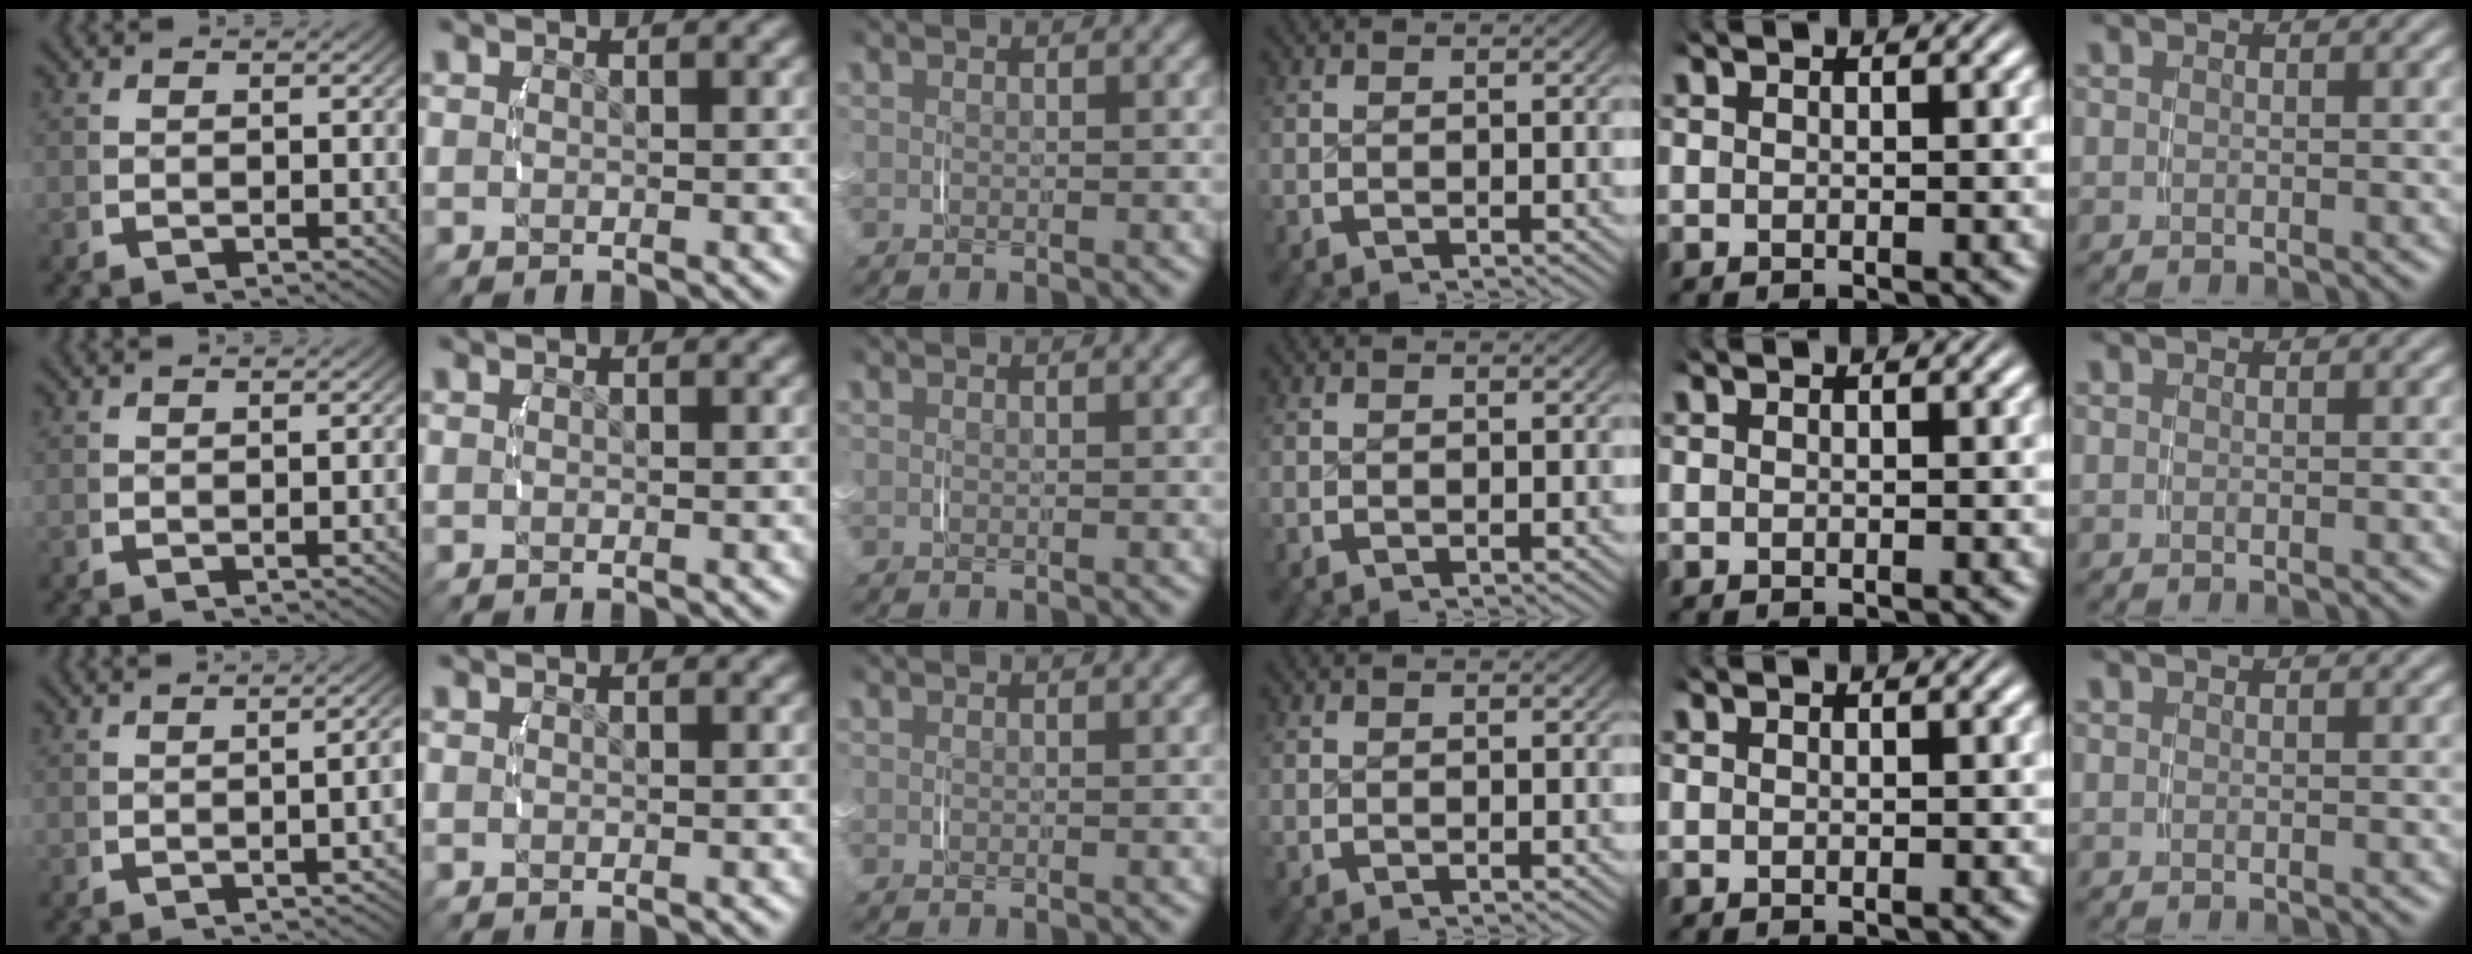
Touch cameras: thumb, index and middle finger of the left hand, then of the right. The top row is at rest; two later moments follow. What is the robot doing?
{"motion": "lift_and_place", "object": "dispenser bottle"}